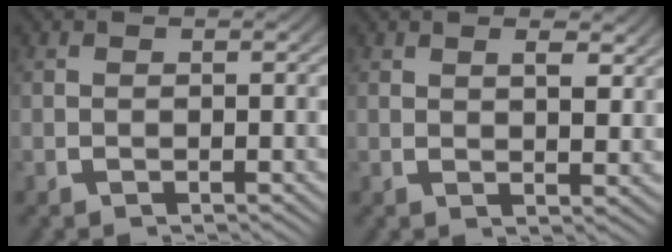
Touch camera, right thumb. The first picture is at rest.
{"total": 2.1, "force": [1.4, 0.7, 1.4], "torque": [-0.011, -0.007, 0.025]}